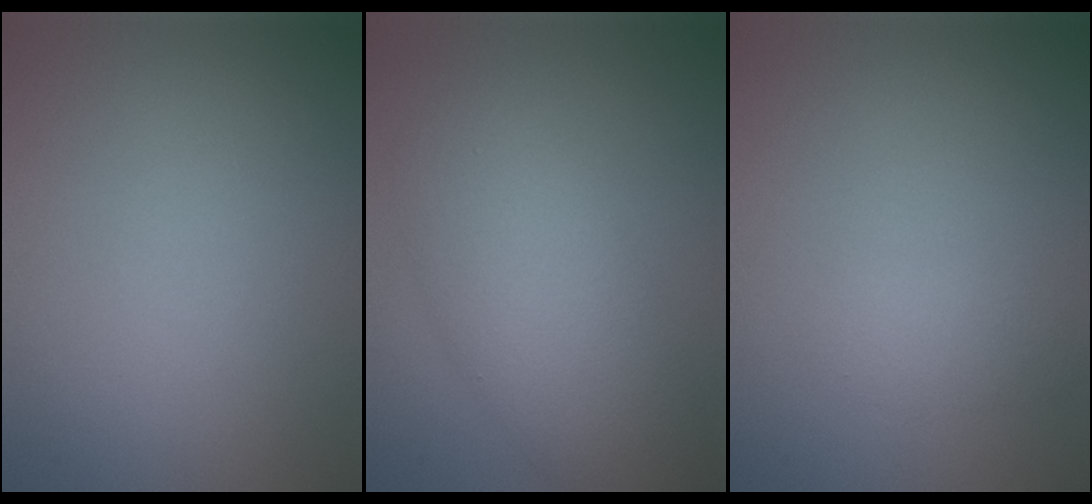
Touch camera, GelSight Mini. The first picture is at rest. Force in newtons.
{"total": 6.1, "press": 6.1, "slide": 0.5}
{"total": 1.1, "press": 1.1, "slide": 0.0}